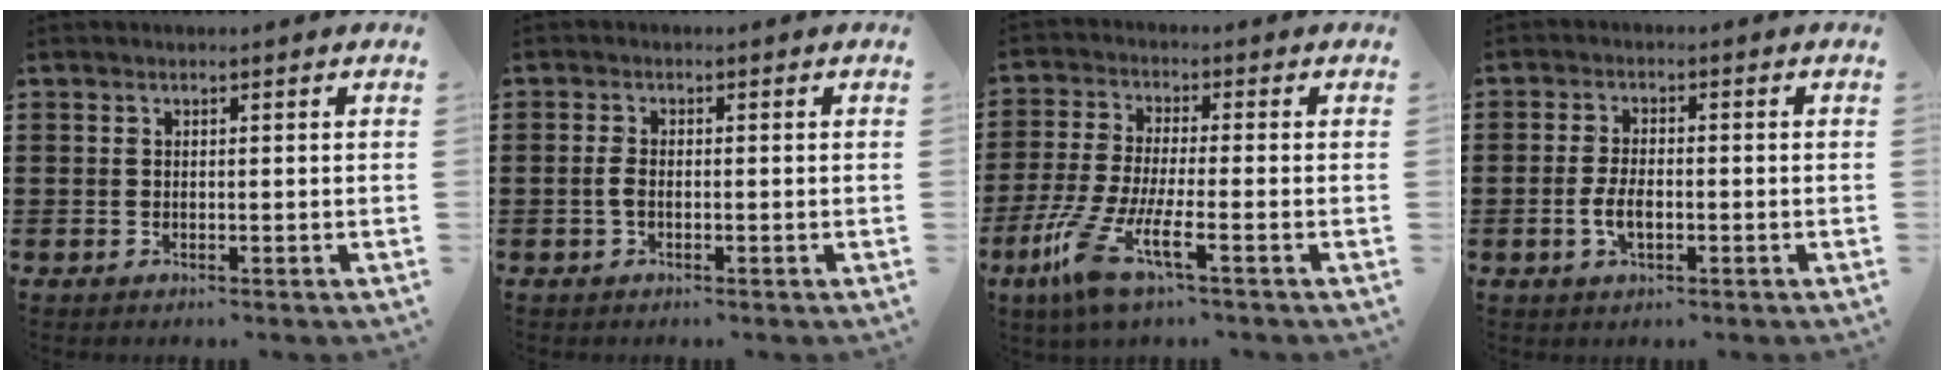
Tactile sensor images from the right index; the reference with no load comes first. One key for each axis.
{"total": 1.9, "fx": -0.4, "fy": 0.7, "fz": 1.7, "tx": -0.048, "ty": -0.004, "tz": -0.013}
{"total": 9.1, "fx": -4.5, "fy": 0.9, "fz": 7.8, "tx": -0.189, "ty": -0.024, "tz": -0.091}
{"total": 3.9, "fx": -1.0, "fy": 1.7, "fz": 3.3, "tx": -0.074, "ty": 0.000, "tz": -0.022}